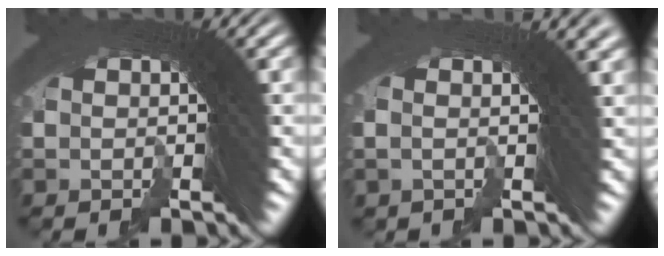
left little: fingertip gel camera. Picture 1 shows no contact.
{"total": 2.9, "force": [1.3, 0.4, 2.6], "torque": [-0.020, 0.021, 0.011]}